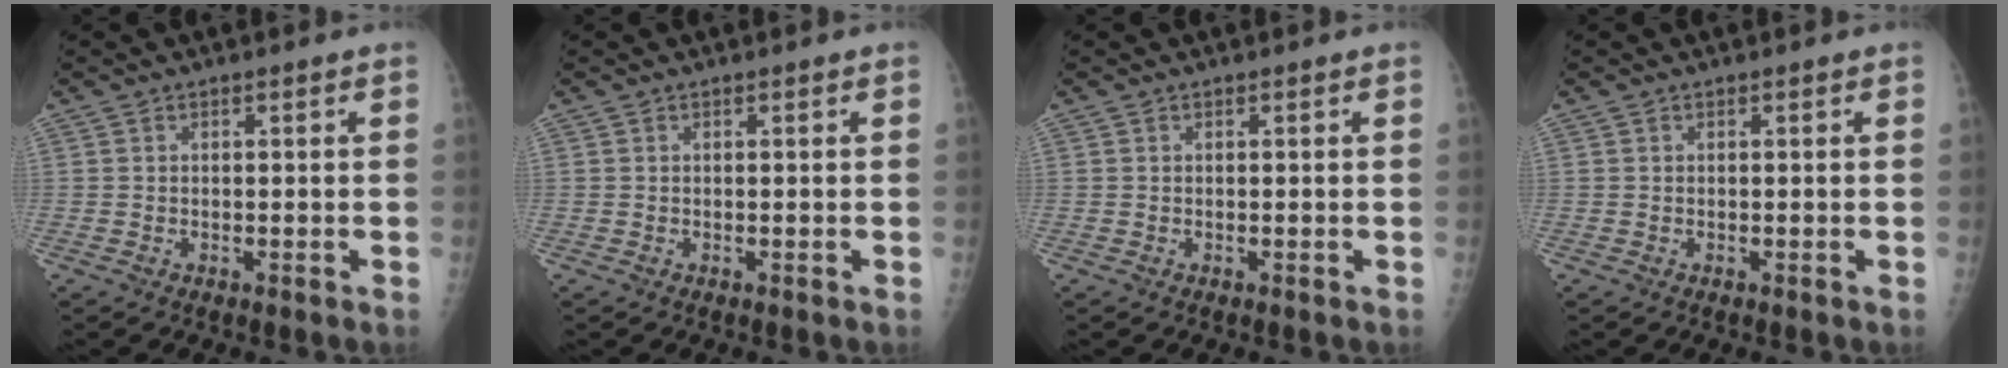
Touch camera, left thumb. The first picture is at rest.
{"total": 0.0}
{"total": 0.0}
{"total": 0.0}